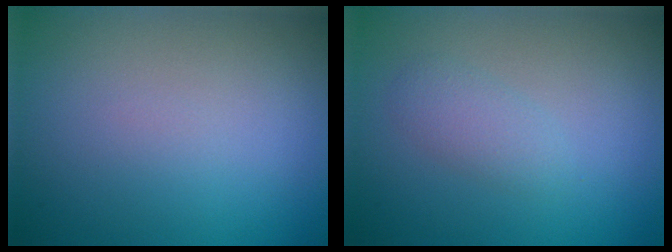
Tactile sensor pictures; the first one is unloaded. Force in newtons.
{"total": 1.8, "press": 1.8, "slide": 0.2}